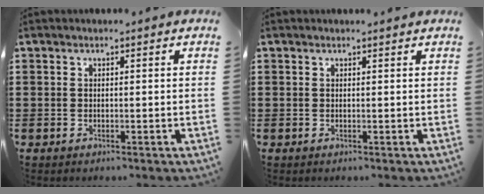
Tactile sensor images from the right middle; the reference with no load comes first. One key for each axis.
{"total": 0.0}